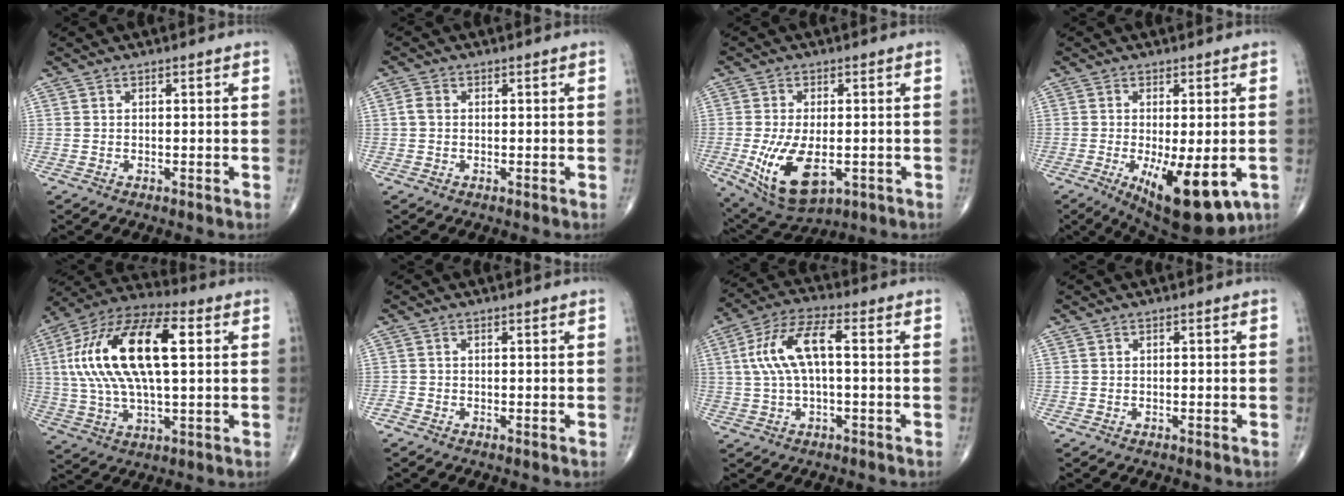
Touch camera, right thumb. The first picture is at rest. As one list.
[{"total": 1.8, "force": [0.0, 1.4, 1.1], "torque": [-0.022, 0.005, -0.002]}, {"total": 12.7, "force": [-3.1, 6.5, 10.4], "torque": [-0.189, -0.011, -0.035]}, {"total": 13.6, "force": [-4.3, 4.7, 12.0], "torque": [-0.175, -0.019, -0.050]}, {"total": 22.5, "force": [4.1, 9.7, 19.8], "torque": [-0.388, 0.023, 0.064]}, {"total": 0.8, "force": [-0.6, 0.3, 0.4], "torque": [-0.010, -0.003, -0.018]}, {"total": 10.7, "force": [1.1, 4.2, 9.8], "torque": [-0.211, 0.036, 0.019]}, {"total": 0.0}]